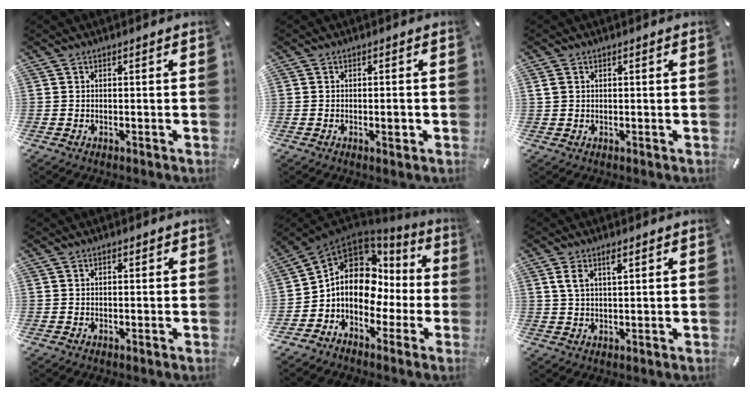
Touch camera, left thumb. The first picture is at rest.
{"total": 2.2, "force": [-0.6, 0.8, 2.0], "torque": [-0.034, 0.001, -0.010]}
{"total": 1.4, "force": [0.5, 1.1, 0.7], "torque": [-0.015, 0.004, 0.009]}
{"total": 0.8, "force": [0.2, 0.6, 0.4], "torque": [-0.009, 0.005, 0.002]}
{"total": 12.6, "force": [0.7, 10.1, 7.5], "torque": [-0.146, -0.012, 0.010]}
{"total": 4.1, "force": [2.0, 1.7, 3.2], "torque": [-0.076, 0.002, 0.032]}